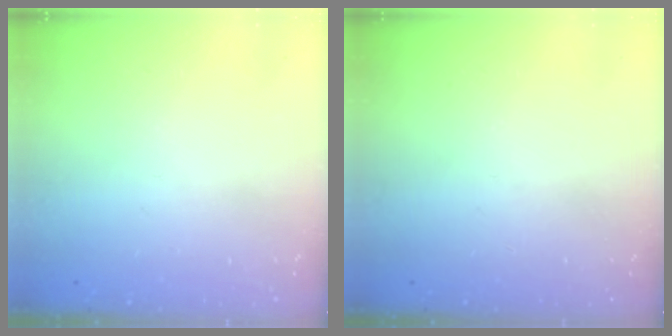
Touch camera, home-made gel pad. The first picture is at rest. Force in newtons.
{"total": 0.0}